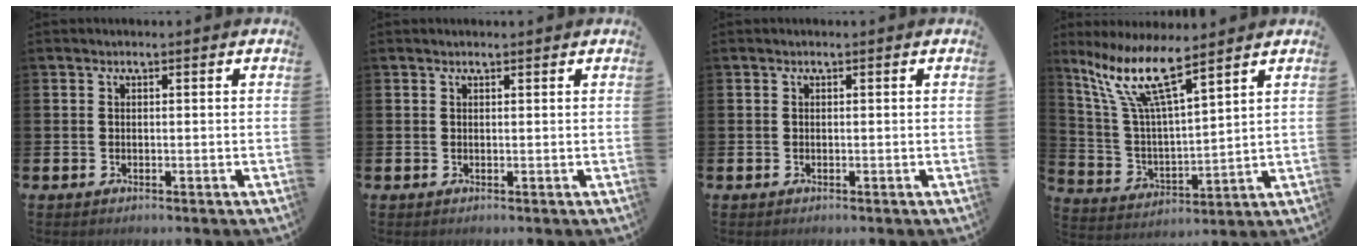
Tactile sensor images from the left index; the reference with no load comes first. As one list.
[{"total": 0.5, "force": [0.5, 0.1, 0.1], "torque": [0.003, -0.002, 0.008]}, {"total": 0.0}, {"total": 10.8, "force": [8.2, 2.0, 6.7], "torque": [-0.159, -0.034, 0.142]}]